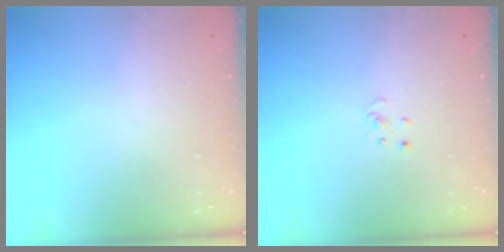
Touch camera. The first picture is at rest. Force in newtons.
{"total": 2.5, "press": 2.5, "slide": 0.3}